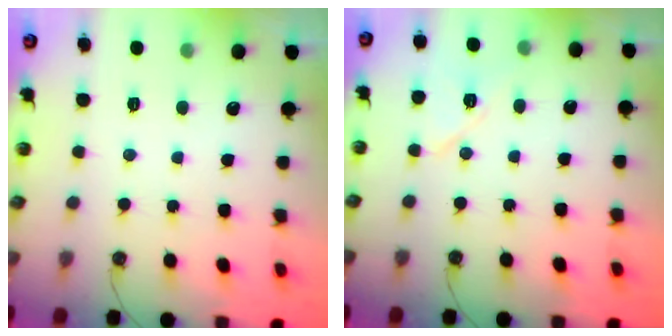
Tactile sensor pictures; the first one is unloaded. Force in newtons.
{"total": 9.0, "press": 8.5, "slide": 3.0}